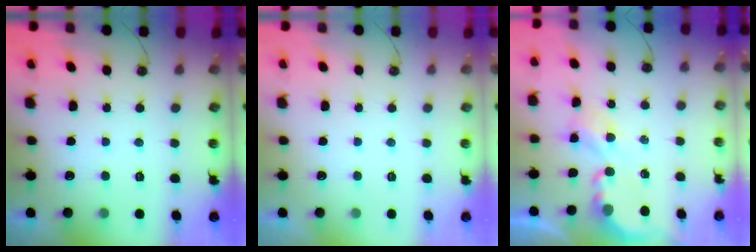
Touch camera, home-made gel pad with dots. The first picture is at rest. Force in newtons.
{"total": 0.0}
{"total": 4.0, "press": 4.0, "slide": 0.1}